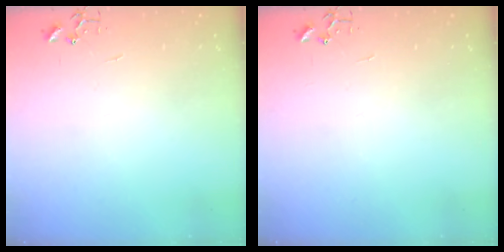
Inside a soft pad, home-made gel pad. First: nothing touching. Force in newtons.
{"total": 0.0}